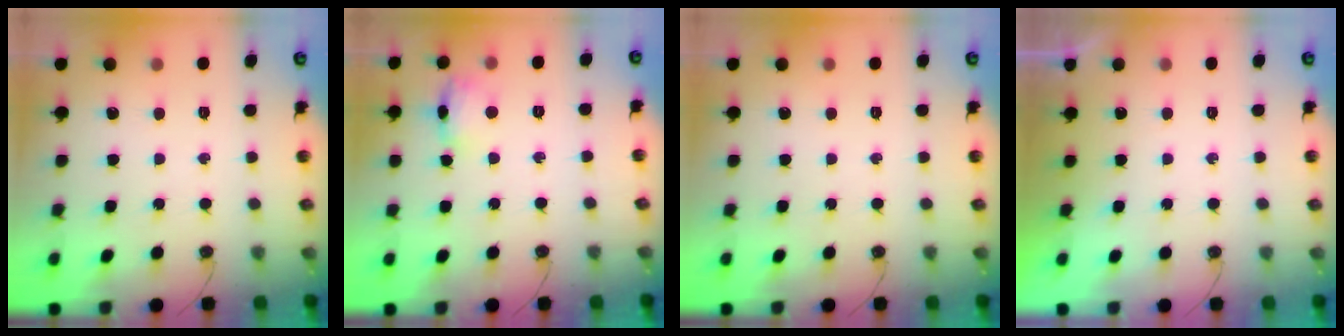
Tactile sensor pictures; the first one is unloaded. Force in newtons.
{"total": 7.8, "press": 7.7, "slide": 1.2}
{"total": 0.0}
{"total": 0.0}